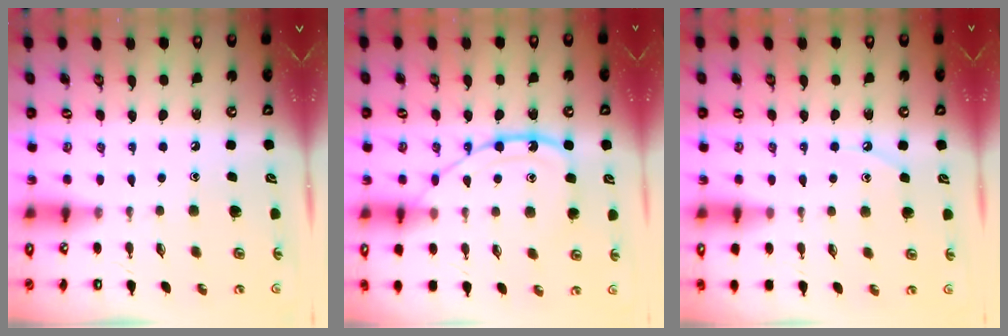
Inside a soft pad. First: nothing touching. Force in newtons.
{"total": 14.0, "press": 13.9, "slide": 1.4}
{"total": 4.7, "press": 4.7, "slide": 0.4}